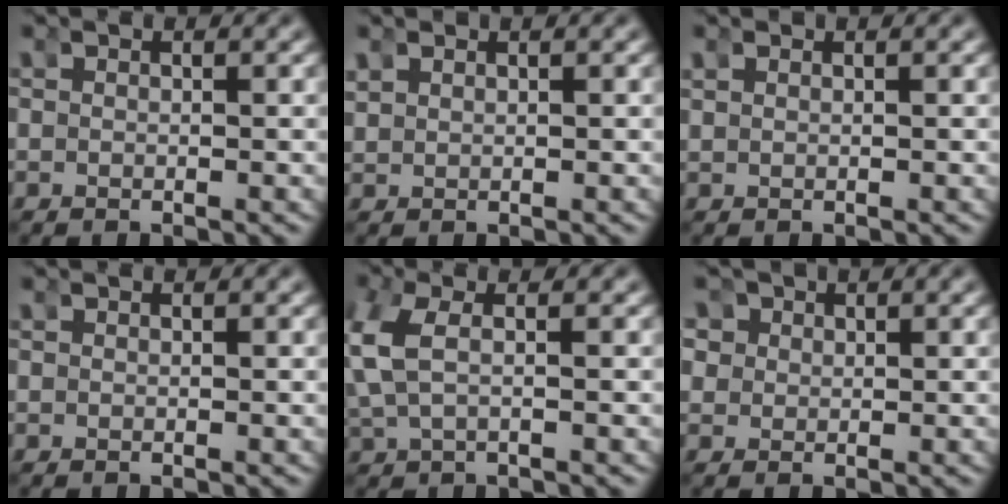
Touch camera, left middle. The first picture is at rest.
{"total": 1.2, "force": [1.1, 0.4, 0.3], "torque": [-0.011, 0.006, 0.023]}
{"total": 0.7, "force": [0.7, 0.0, 0.0], "torque": [-0.002, 0.004, 0.013]}
{"total": 0.0}
{"total": 3.6, "force": [0.9, 1.9, 2.9], "torque": [-0.087, -0.004, 0.023]}
{"total": 4.9, "force": [2.1, 4.0, 1.8], "torque": [-0.049, 0.005, 0.028]}